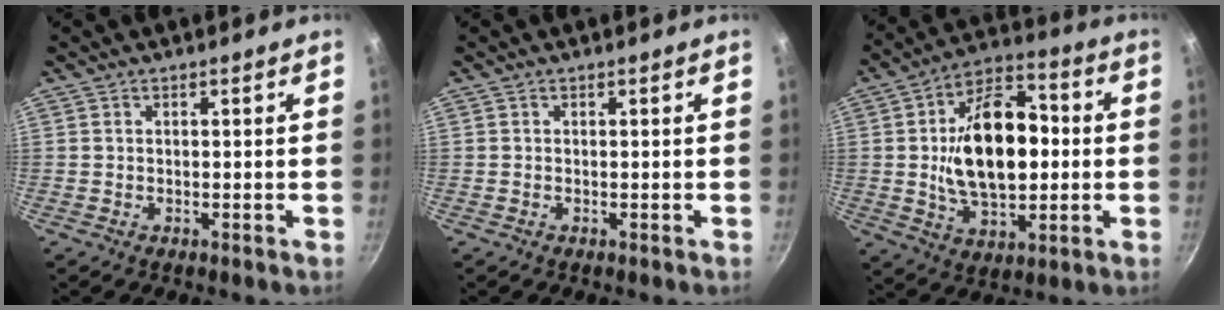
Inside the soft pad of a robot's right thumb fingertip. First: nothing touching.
{"total": 0.0}
{"total": 19.4, "force": [0.6, 11.5, 15.7], "torque": [-0.230, 0.019, 0.004]}